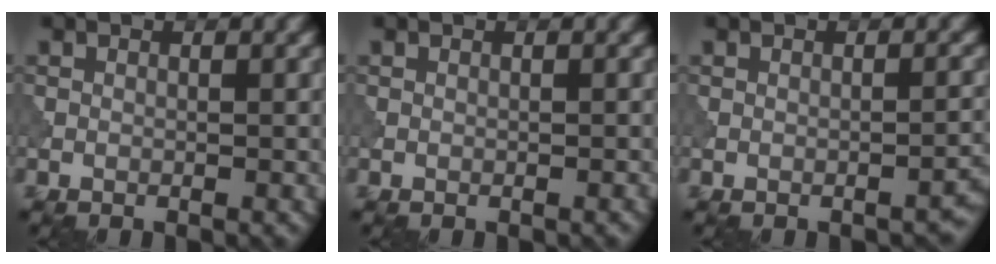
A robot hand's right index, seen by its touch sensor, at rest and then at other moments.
{"total": 0.0}
{"total": 1.4, "force": [-1.2, 0.3, 0.6], "torque": [-0.005, 0.003, -0.016]}